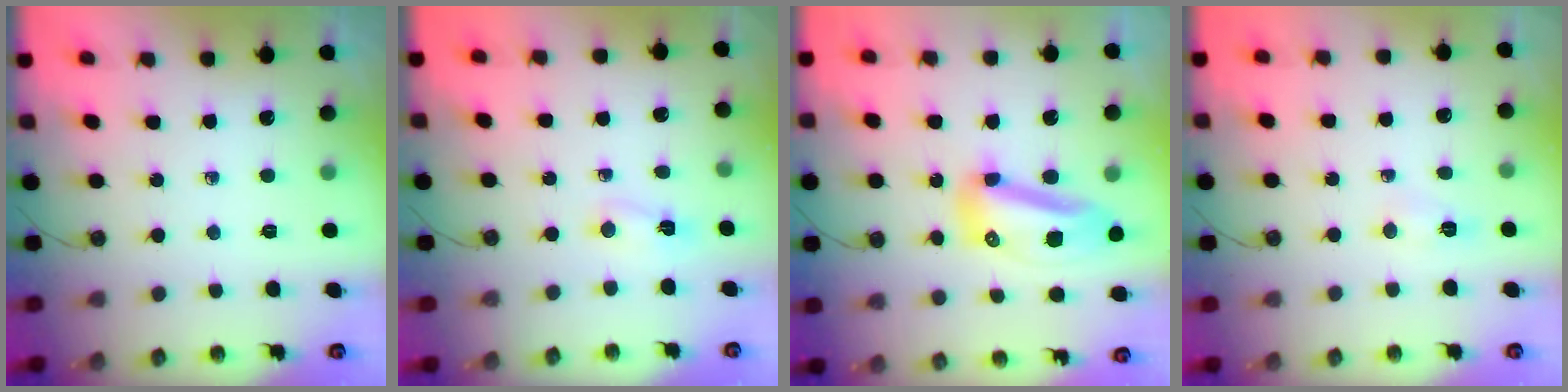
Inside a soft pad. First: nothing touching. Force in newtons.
{"total": 2.1, "press": 2.0, "slide": 0.5}
{"total": 12.8, "press": 12.7, "slide": 1.2}
{"total": 4.6, "press": 3.9, "slide": 2.6}